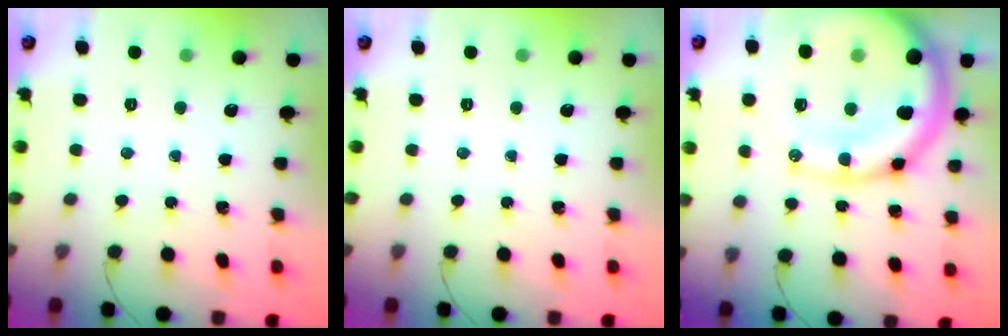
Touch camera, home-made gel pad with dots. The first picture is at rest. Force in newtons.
{"total": 0.0}
{"total": 24.1, "press": 23.8, "slide": 3.9}